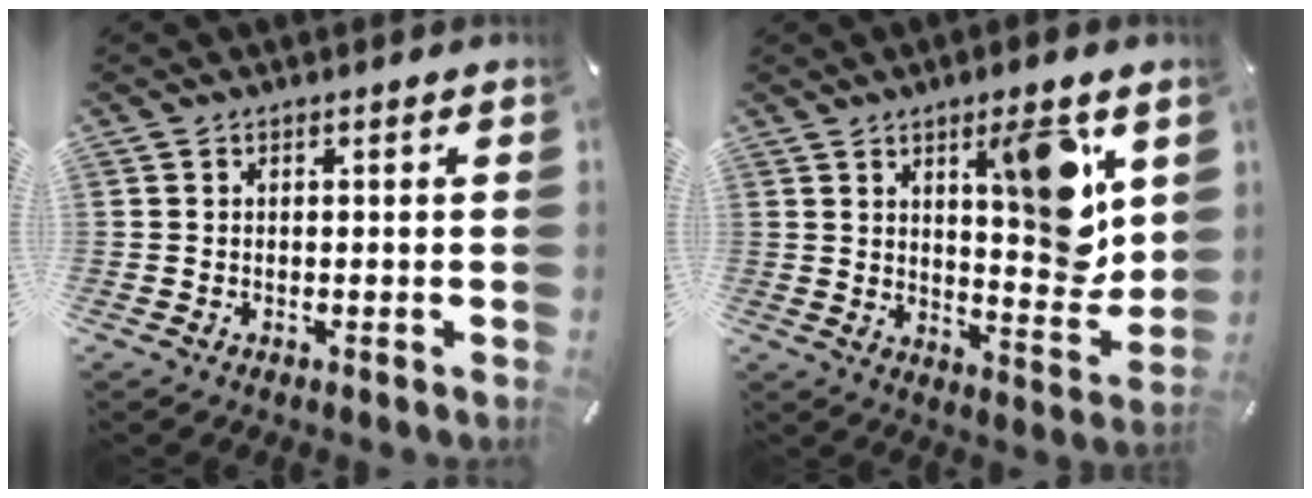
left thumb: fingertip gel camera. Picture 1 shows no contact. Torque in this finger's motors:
{"motor_torque": [0.55, 1.13, 1.50, -1.27, 0.36]}